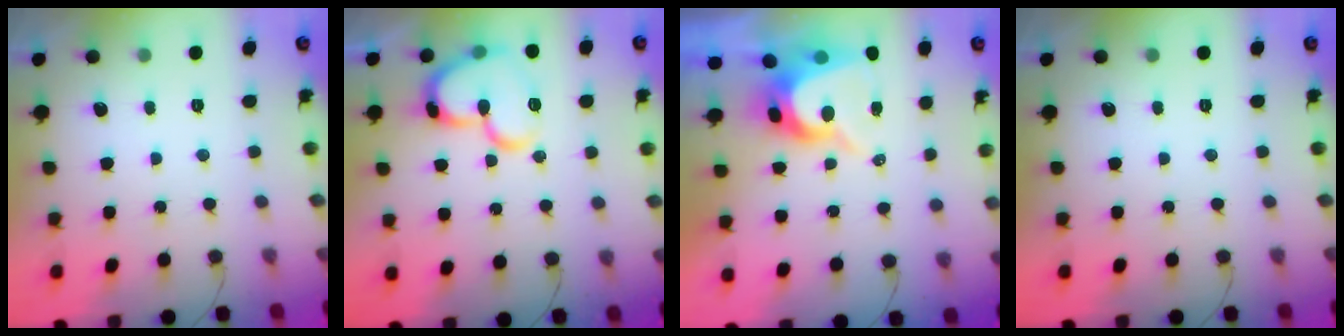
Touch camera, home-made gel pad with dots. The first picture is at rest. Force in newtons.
{"total": 19.3, "press": 19.2, "slide": 1.7}
{"total": 10.4, "press": 10.3, "slide": 1.0}
{"total": 0.0}